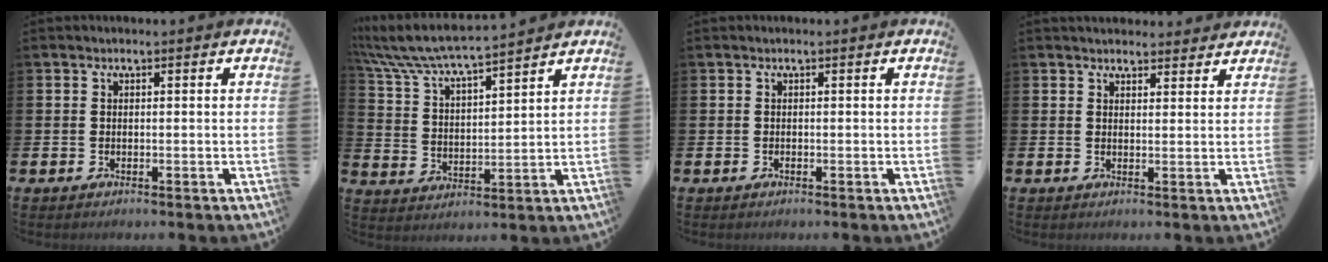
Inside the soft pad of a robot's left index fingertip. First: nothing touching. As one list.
[{"total": 7.2, "force": [6.8, 0.6, 2.3], "torque": [-0.078, -0.048, 0.118]}, {"total": 0.0}, {"total": 2.8, "force": [2.7, 0.8, 0.0], "torque": [0.004, -0.013, 0.047]}]